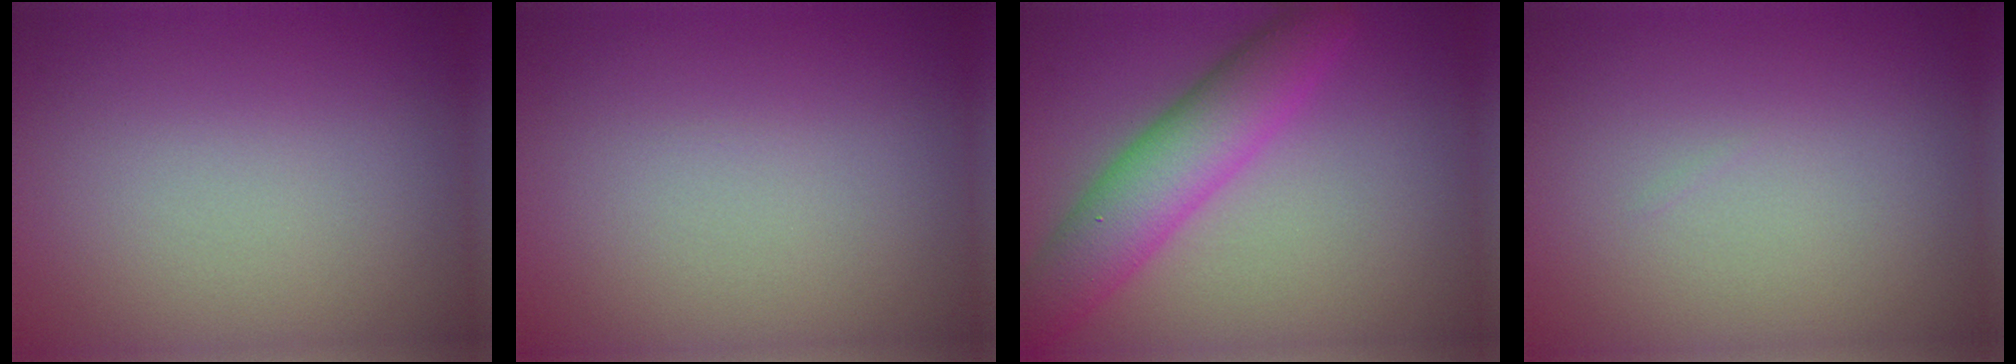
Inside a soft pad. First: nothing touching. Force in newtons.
{"total": 0.0}
{"total": 6.2, "press": 6.2, "slide": 0.1}
{"total": 0.0}